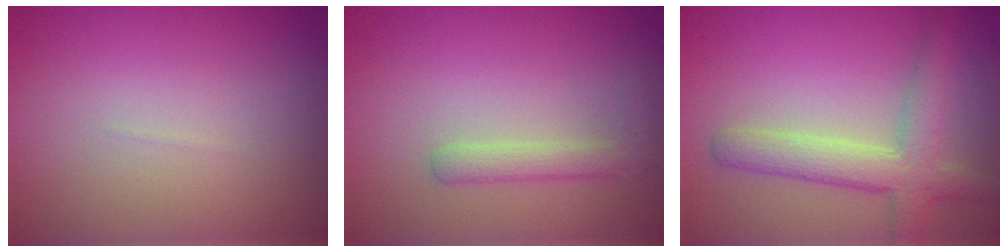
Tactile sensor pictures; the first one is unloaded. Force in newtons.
{"total": 1.8, "press": 1.8, "slide": 0.1}
{"total": 4.5, "press": 4.5, "slide": 0.2}